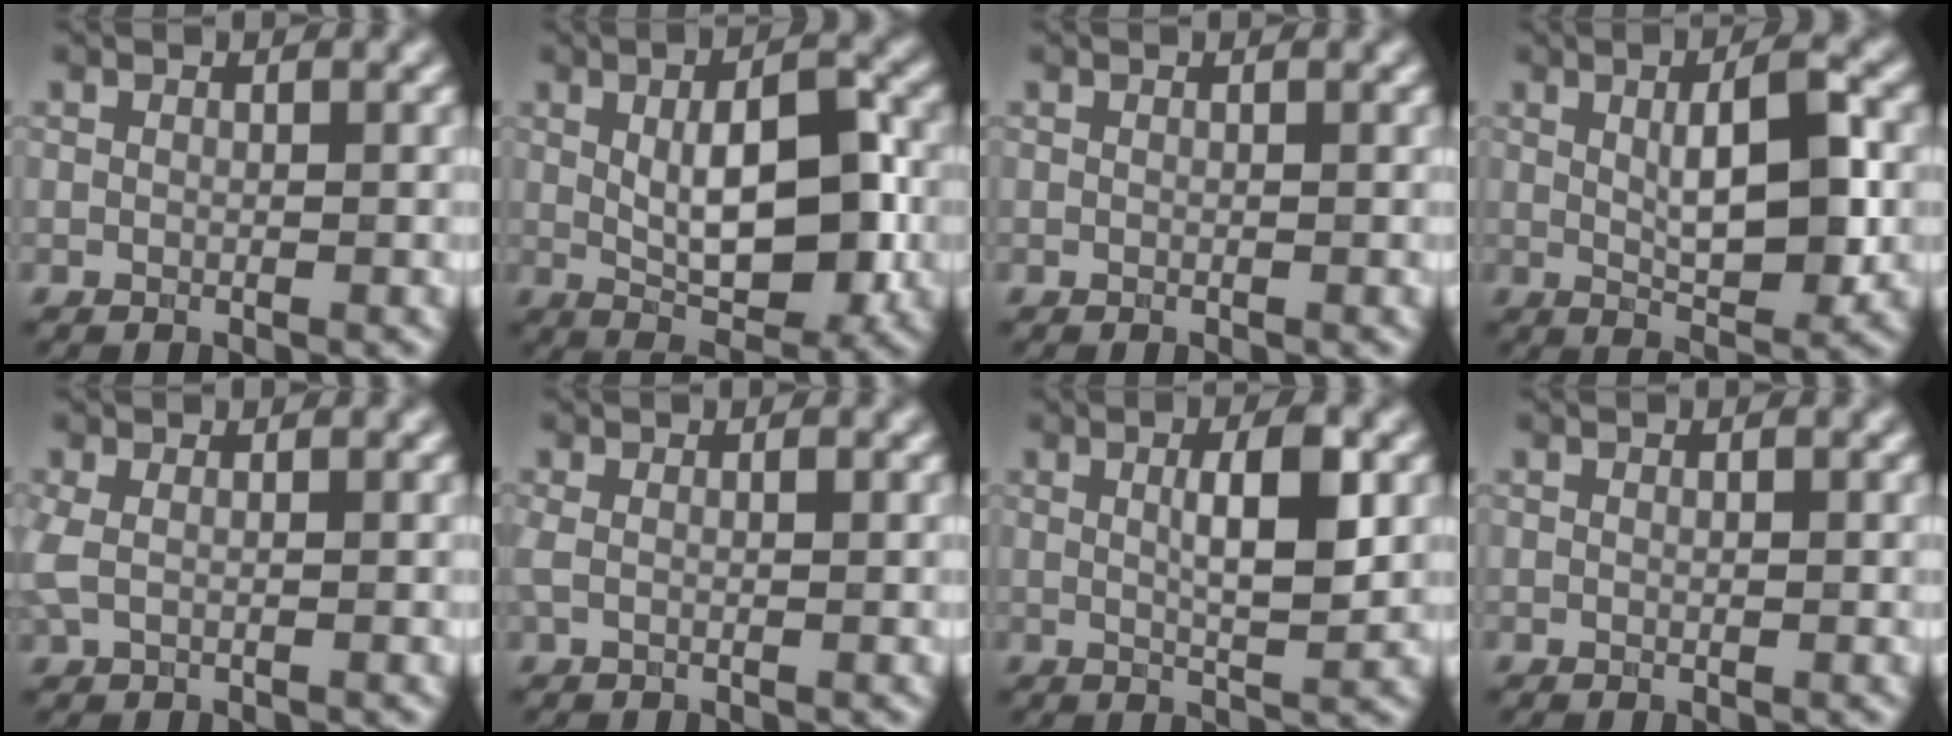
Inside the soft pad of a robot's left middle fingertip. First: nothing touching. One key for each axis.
{"total": 8.1, "fx": 0.2, "fy": 3.3, "fz": 7.4, "tx": -0.112, "ty": 0.003, "tz": 0.003}
{"total": 0.0}
{"total": 6.1, "fx": 0.7, "fy": 1.7, "fz": 5.8, "tx": -0.088, "ty": 0.004, "tz": 0.012}
{"total": 1.4, "fx": 0.1, "fy": 0.5, "fz": 1.3, "tx": -0.037, "ty": 0.004, "tz": -0.003}
{"total": 1.1, "fx": 0.1, "fy": 0.2, "fz": 1.0, "tx": -0.025, "ty": 0.003, "tz": -0.001}
{"total": 4.5, "fx": 0.9, "fy": 0.8, "fz": 4.4, "tx": -0.073, "ty": 0.003, "tz": 0.014}
{"total": 0.0}